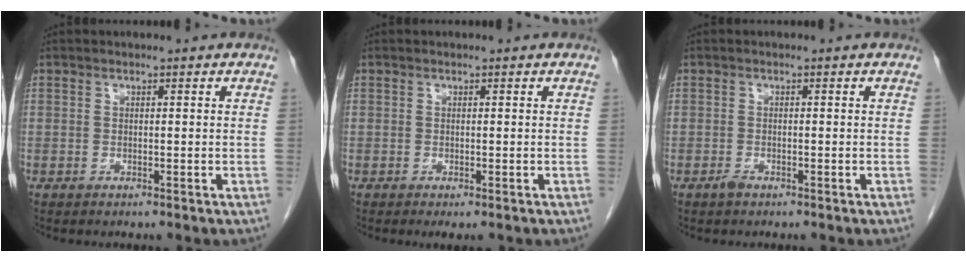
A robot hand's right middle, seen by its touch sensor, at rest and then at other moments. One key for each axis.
{"total": 1.3, "fx": -0.8, "fy": 0.2, "fz": 1.0, "tx": -0.012, "ty": -0.007, "tz": -0.009}
{"total": 0.9, "fx": -0.7, "fy": 0.3, "fz": 0.4, "tx": -0.010, "ty": 0.000, "tz": -0.011}